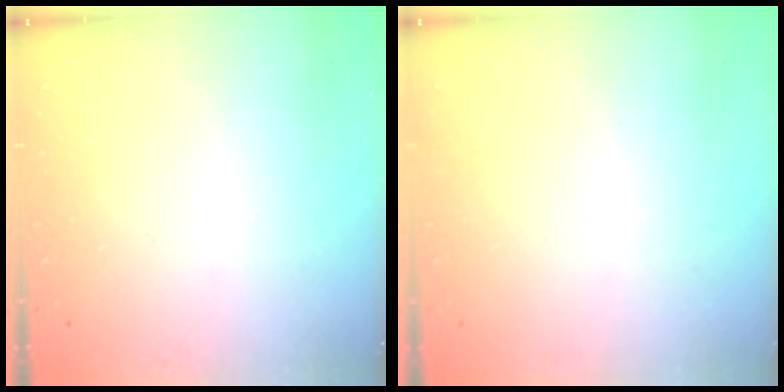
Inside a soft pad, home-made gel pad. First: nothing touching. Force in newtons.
{"total": 0.0}